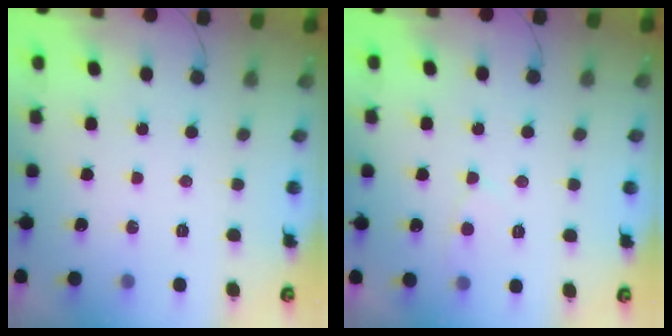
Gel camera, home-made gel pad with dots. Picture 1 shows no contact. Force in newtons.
{"total": 3.3, "press": 3.3, "slide": 0.4}